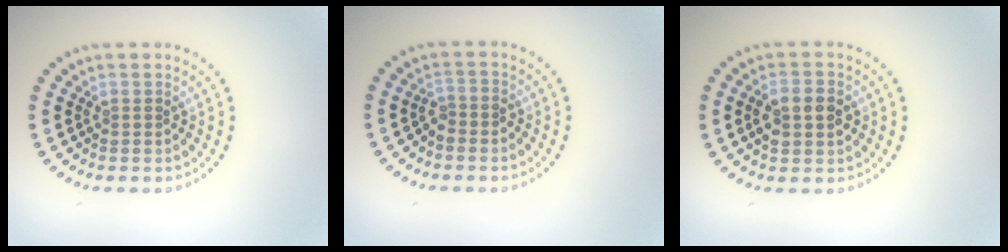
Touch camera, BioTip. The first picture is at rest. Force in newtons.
{"total": 1.3, "press": 1.0, "slide": 0.8}
{"total": 3.6, "press": 3.6, "slide": 0.1}